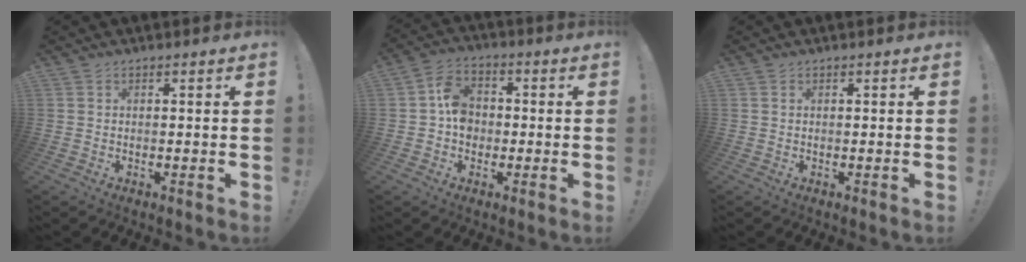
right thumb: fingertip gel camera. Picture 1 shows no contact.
{"total": 8.0, "force": [-0.5, 6.7, 4.4], "torque": [-0.069, 0.019, -0.006]}
{"total": 0.0}